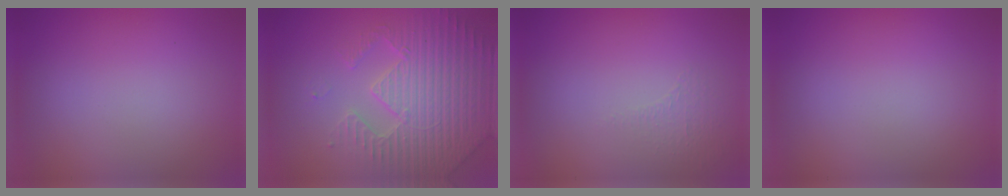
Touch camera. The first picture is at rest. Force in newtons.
{"total": 5.3, "press": 5.1, "slide": 1.5}
{"total": 0.8, "press": 0.4, "slide": 0.7}
{"total": 0.0}